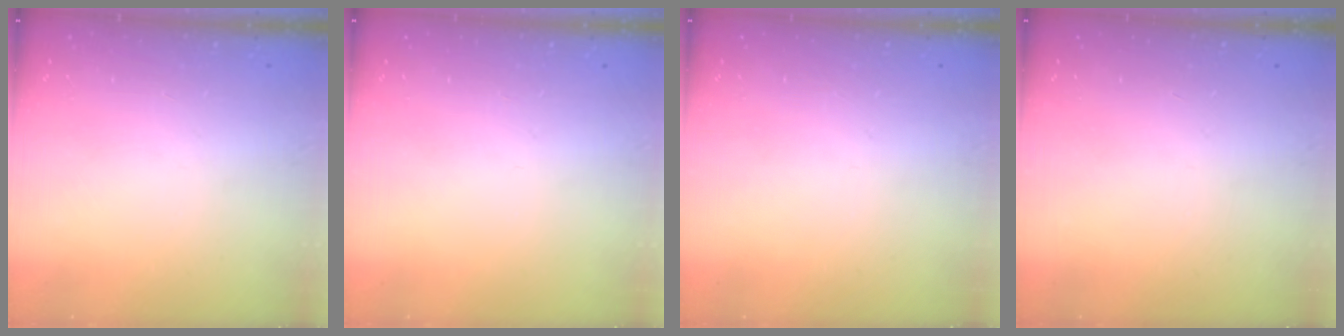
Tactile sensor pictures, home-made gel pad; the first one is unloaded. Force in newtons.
{"total": 0.0}
{"total": 0.0}
{"total": 0.0}